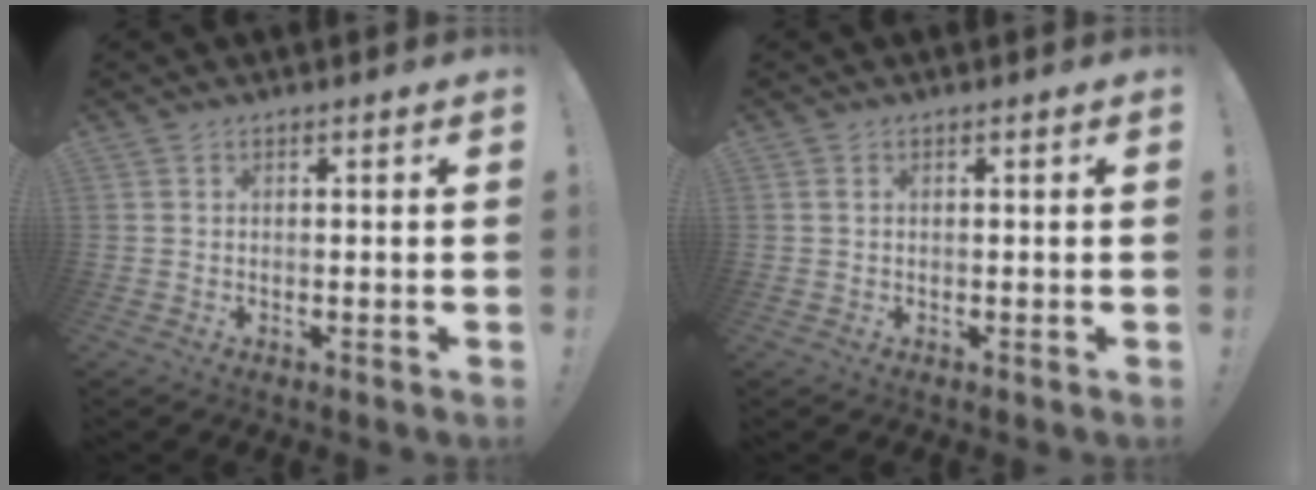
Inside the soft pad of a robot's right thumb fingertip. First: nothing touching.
{"total": 0.6, "force": [0.1, -0.1, 0.6], "torque": [-0.012, 0.001, 0.000]}